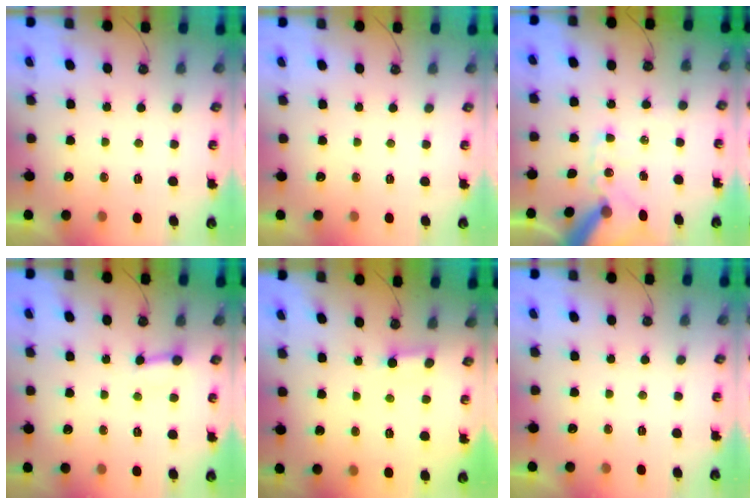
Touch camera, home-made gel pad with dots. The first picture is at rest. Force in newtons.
{"total": 0.0}
{"total": 14.1, "press": 13.9, "slide": 2.2}
{"total": 2.9, "press": 2.9, "slide": 0.2}
{"total": 2.6, "press": 2.5, "slide": 0.3}
{"total": 0.0}